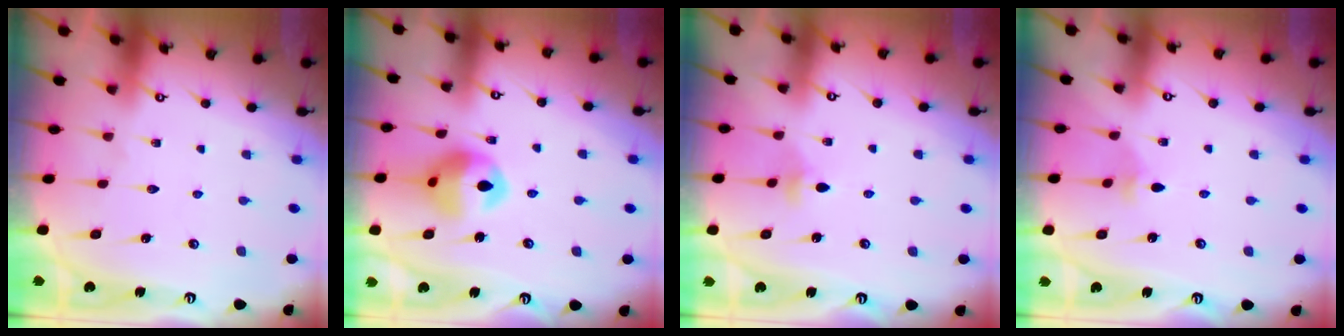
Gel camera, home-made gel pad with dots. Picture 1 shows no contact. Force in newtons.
{"total": 11.9, "press": 11.8, "slide": 1.5}
{"total": 4.3, "press": 4.2, "slide": 0.8}
{"total": 2.8, "press": 2.7, "slide": 0.7}